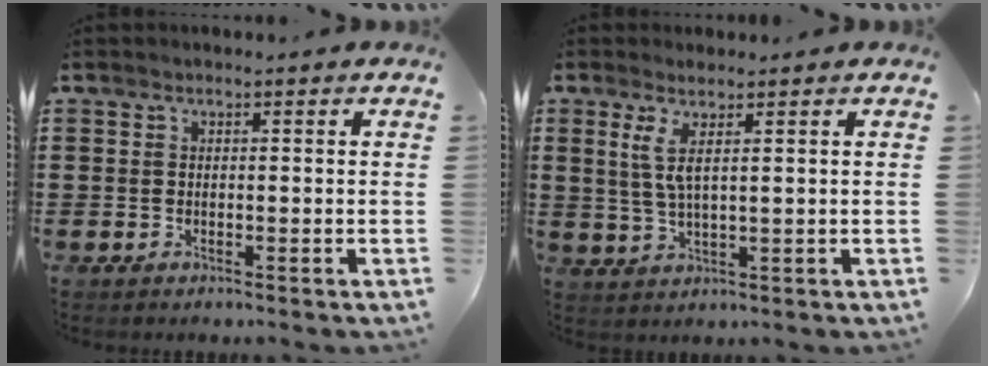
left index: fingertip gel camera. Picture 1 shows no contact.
{"total": 4.1, "force": [1.7, 0.5, 3.7], "torque": [-0.093, -0.009, 0.025]}